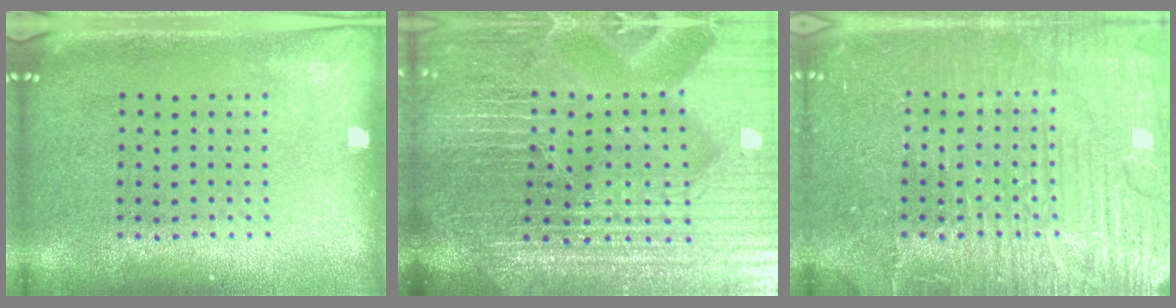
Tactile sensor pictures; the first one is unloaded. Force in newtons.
{"total": 6.5, "press": 5.8, "slide": 2.9}
{"total": 7.0, "press": 6.9, "slide": 0.9}